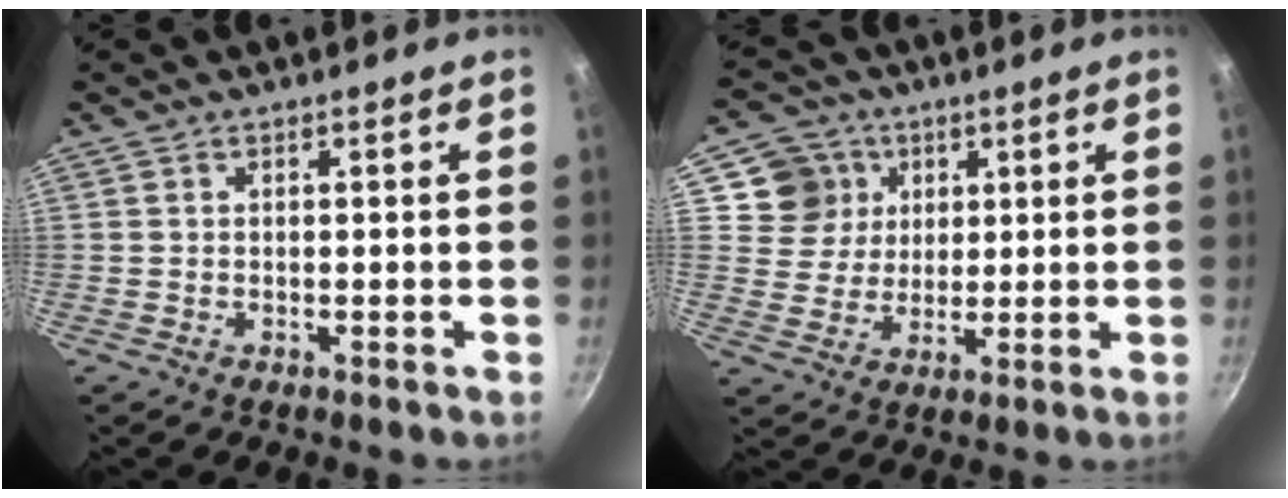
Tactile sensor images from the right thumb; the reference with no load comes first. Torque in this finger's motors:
{"motor_torque": [0.21, 0.67, 0.26, 0.12, 0.00]}